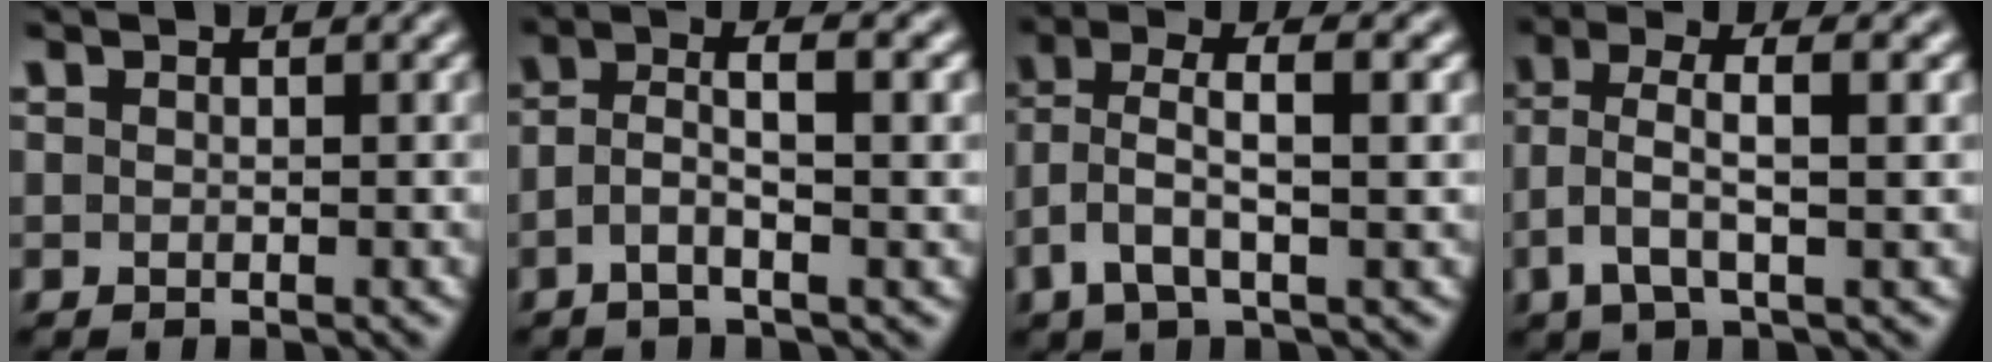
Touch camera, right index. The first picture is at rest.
{"total": 3.0, "force": [-0.7, 0.4, 2.9], "torque": [-0.056, -0.009, -0.009]}
{"total": 3.6, "force": [-0.1, 1.5, 3.3], "torque": [-0.079, -0.015, 0.009]}
{"total": 3.7, "force": [-0.3, 1.1, 3.5], "torque": [-0.077, -0.011, 0.003]}